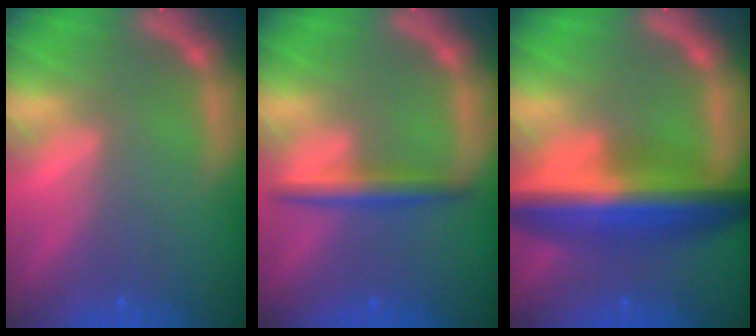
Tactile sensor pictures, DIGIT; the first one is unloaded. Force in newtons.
{"total": 3.0}
{"total": 10.0}